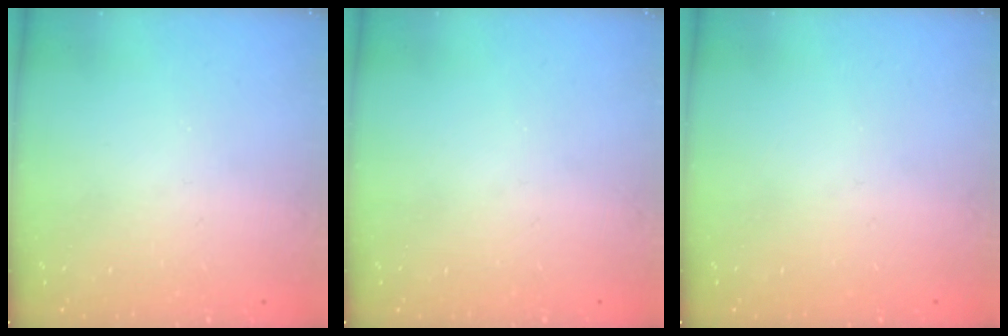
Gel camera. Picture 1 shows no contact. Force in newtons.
{"total": 0.0}
{"total": 0.0}